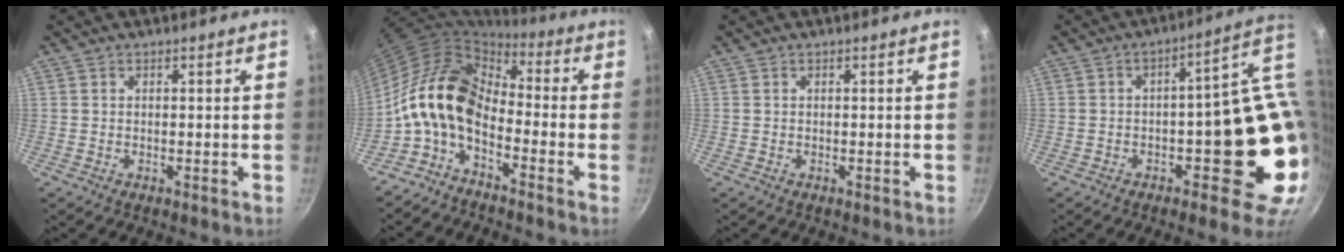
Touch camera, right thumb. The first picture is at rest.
{"total": 12.6, "force": [-3.0, 7.7, 9.6], "torque": [-0.163, 0.041, -0.076]}
{"total": 0.0}
{"total": 16.1, "force": [0.4, 6.6, 14.6], "torque": [-0.130, 0.002, 0.018]}